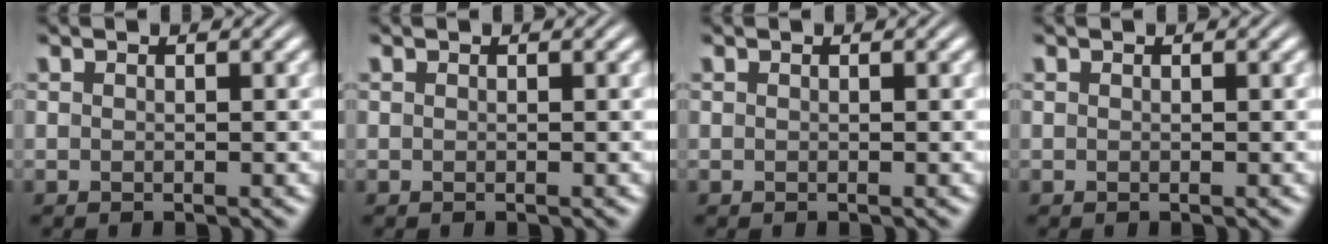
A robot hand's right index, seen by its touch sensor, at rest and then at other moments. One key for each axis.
{"total": 0.0}
{"total": 0.0}
{"total": 0.0}